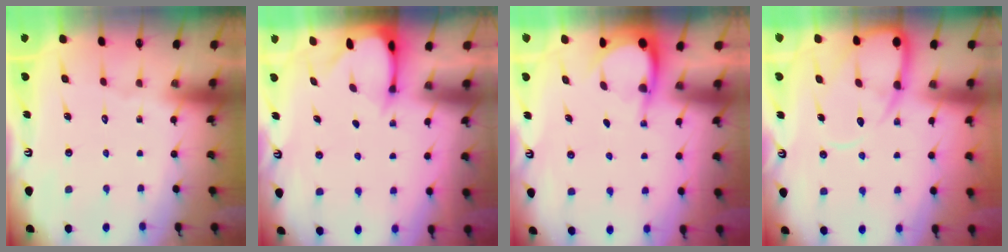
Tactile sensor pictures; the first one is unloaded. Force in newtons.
{"total": 2.4, "press": 2.4, "slide": 0.3}
{"total": 4.0, "press": 4.0, "slide": 0.2}
{"total": 10.7, "press": 10.7, "slide": 1.0}